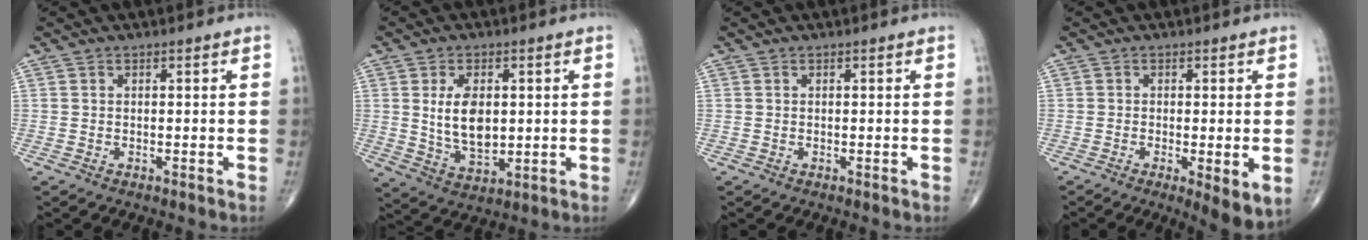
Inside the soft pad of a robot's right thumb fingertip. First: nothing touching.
{"total": 9.4, "force": [1.2, 5.4, 7.6], "torque": [-0.124, -0.019, 0.033]}
{"total": 0.0}
{"total": 6.4, "force": [-1.7, 1.6, 6.0], "torque": [-0.093, -0.020, -0.026]}